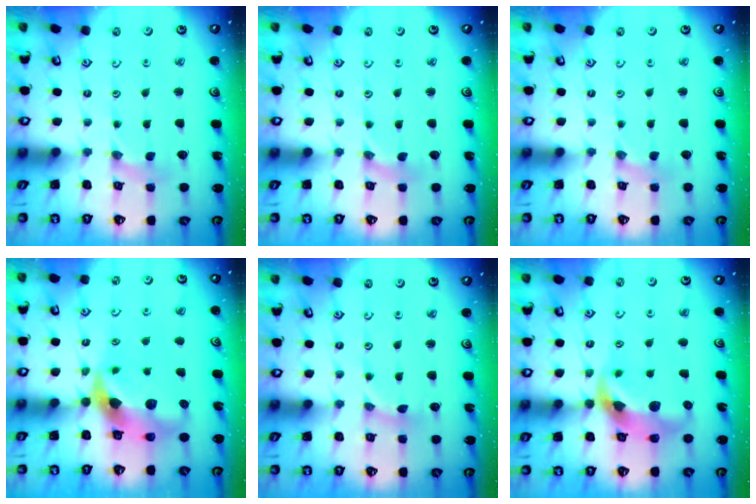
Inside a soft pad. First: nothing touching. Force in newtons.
{"total": 0.0}
{"total": 0.0}
{"total": 13.0, "press": 12.9, "slide": 1.8}
{"total": 1.1, "press": 1.1, "slide": 0.1}
{"total": 11.8, "press": 11.7, "slide": 1.6}